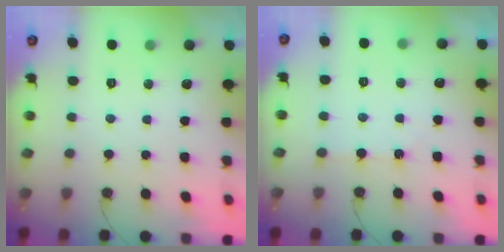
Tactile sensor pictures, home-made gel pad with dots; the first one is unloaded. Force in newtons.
{"total": 1.9, "press": 1.8, "slide": 0.4}